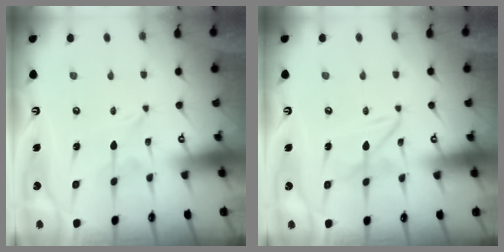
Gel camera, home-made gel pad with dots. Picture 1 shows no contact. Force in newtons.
{"total": 4.5, "press": 4.5, "slide": 0.4}